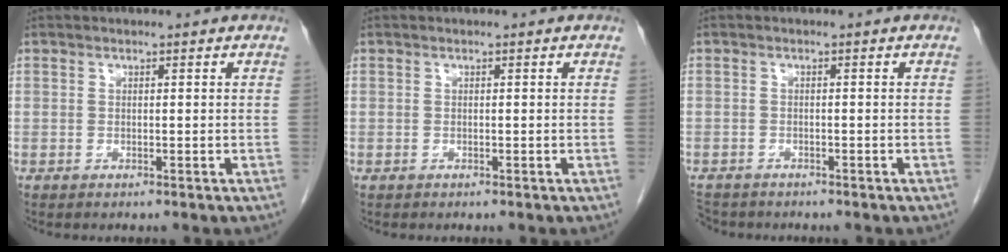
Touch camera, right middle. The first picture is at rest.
{"total": 0.0}
{"total": 4.6, "force": [-4.0, 2.1, 1.0], "torque": [-0.017, -0.005, -0.064]}